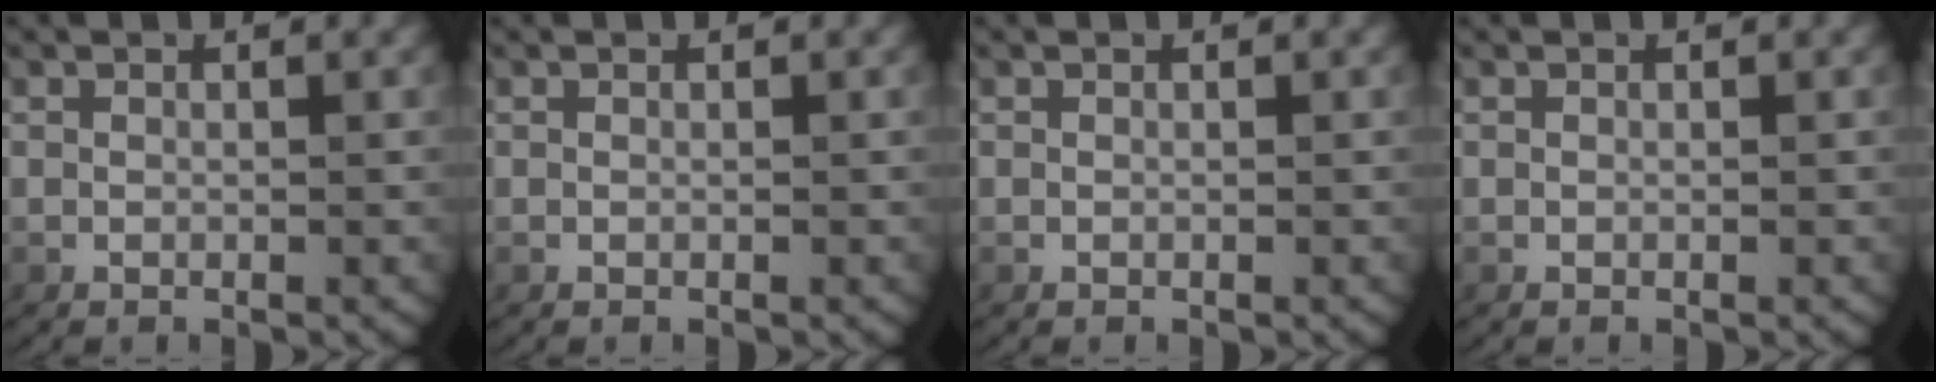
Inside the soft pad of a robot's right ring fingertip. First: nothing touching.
{"total": 0.0}
{"total": 0.0}
{"total": 0.0}